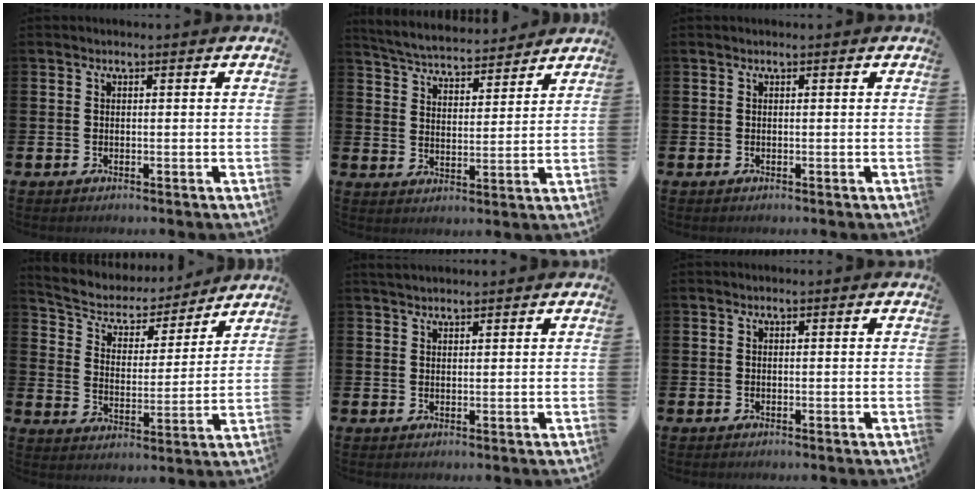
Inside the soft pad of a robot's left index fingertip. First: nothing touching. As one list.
[{"total": 5.3, "force": [5.2, 0.7, 0.6], "torque": [-0.037, -0.034, 0.092]}, {"total": 0.0}, {"total": 5.3, "force": [4.7, 2.1, 0.9], "torque": [-0.049, -0.039, 0.077]}, {"total": 1.8, "force": [1.7, 0.4, 0.3], "torque": [0.002, -0.003, 0.030]}, {"total": 0.0}]